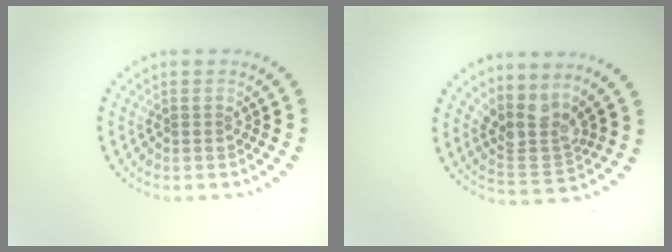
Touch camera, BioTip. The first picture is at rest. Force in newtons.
{"total": 3.8, "press": 2.8, "slide": 2.5}